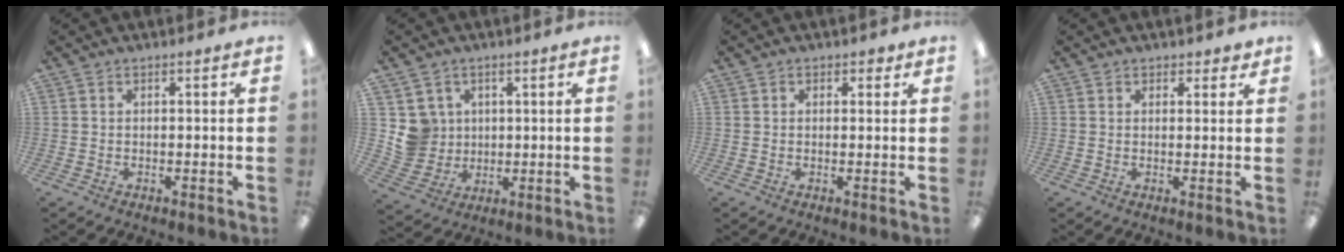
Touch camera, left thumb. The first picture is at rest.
{"total": 7.7, "force": [2.3, 7.3, 0.7], "torque": [-0.012, -0.004, 0.051]}
{"total": 1.5, "force": [0.7, 1.1, 0.6], "torque": [0.004, -0.003, 0.009]}
{"total": 1.9, "force": [1.5, 1.2, 0.3], "torque": [0.002, -0.001, 0.027]}